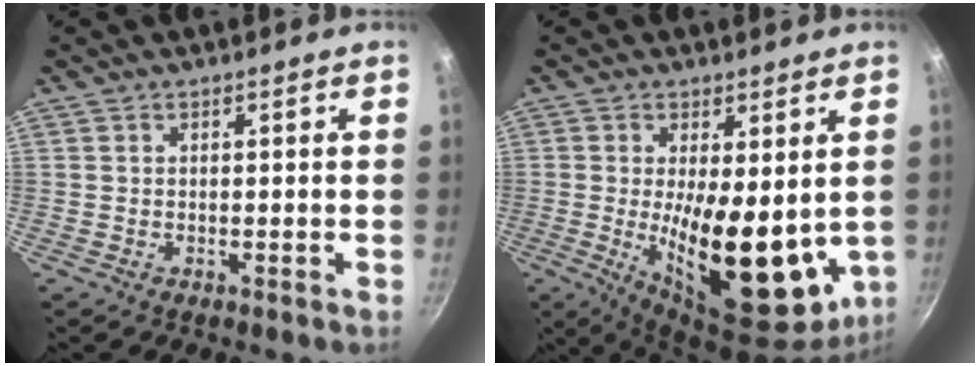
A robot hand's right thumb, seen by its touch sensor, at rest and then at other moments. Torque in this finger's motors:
{"motor_torque": [2.49, 2.52, 1.90, 0.04, 0.56]}